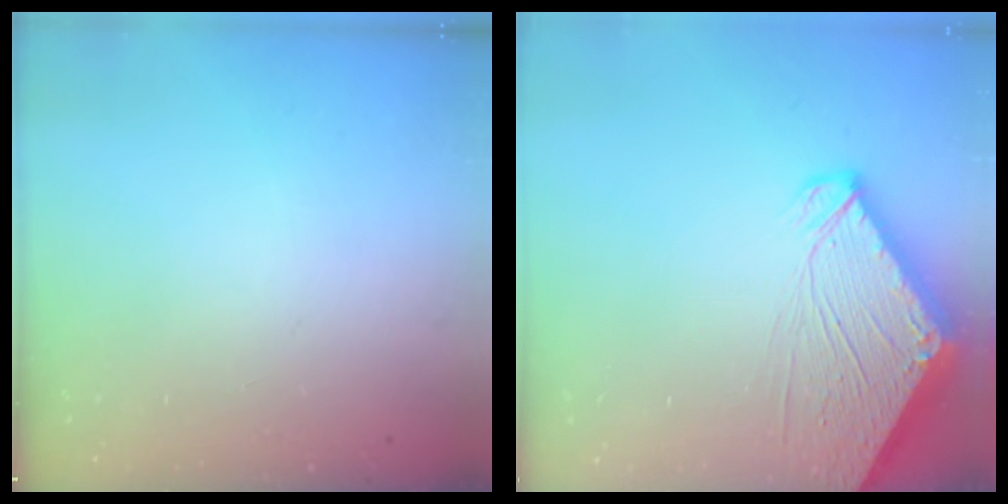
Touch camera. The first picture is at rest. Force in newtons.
{"total": 9.2, "press": 9.1, "slide": 1.0}